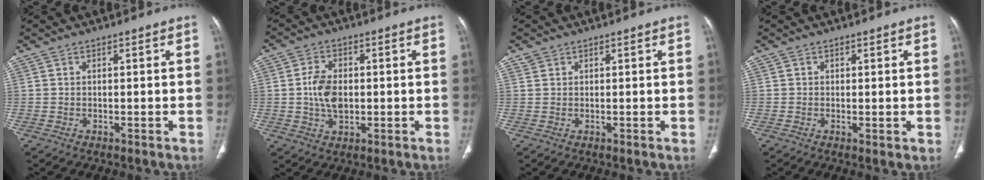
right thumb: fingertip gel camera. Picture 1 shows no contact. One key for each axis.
{"total": 6.6, "fx": -0.1, "fy": 4.4, "fz": 5.0, "tx": -0.088, "ty": 0.003, "tz": -0.002}
{"total": 0.6, "fx": 0.4, "fy": 0.4, "fz": 0.1, "tx": 0.000, "ty": 0.000, "tz": 0.007}
{"total": 0.7, "fx": 0.0, "fy": 0.3, "fz": 0.7, "tx": -0.013, "ty": -0.005, "tz": -0.001}